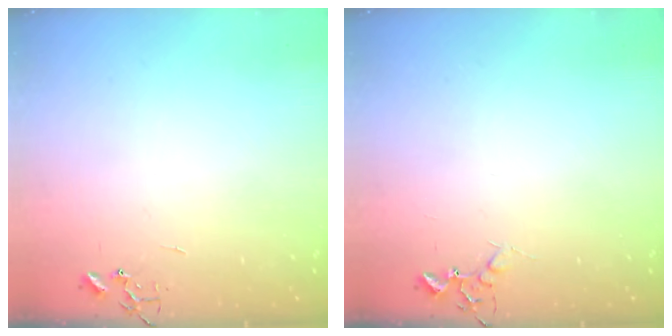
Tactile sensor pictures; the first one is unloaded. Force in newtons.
{"total": 5.8, "press": 5.7, "slide": 1.0}